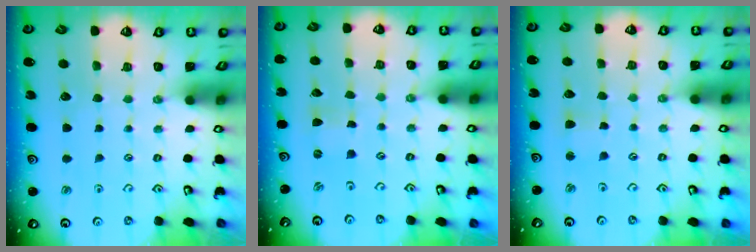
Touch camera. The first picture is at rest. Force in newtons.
{"total": 0.0}
{"total": 2.7, "press": 2.7, "slide": 0.3}